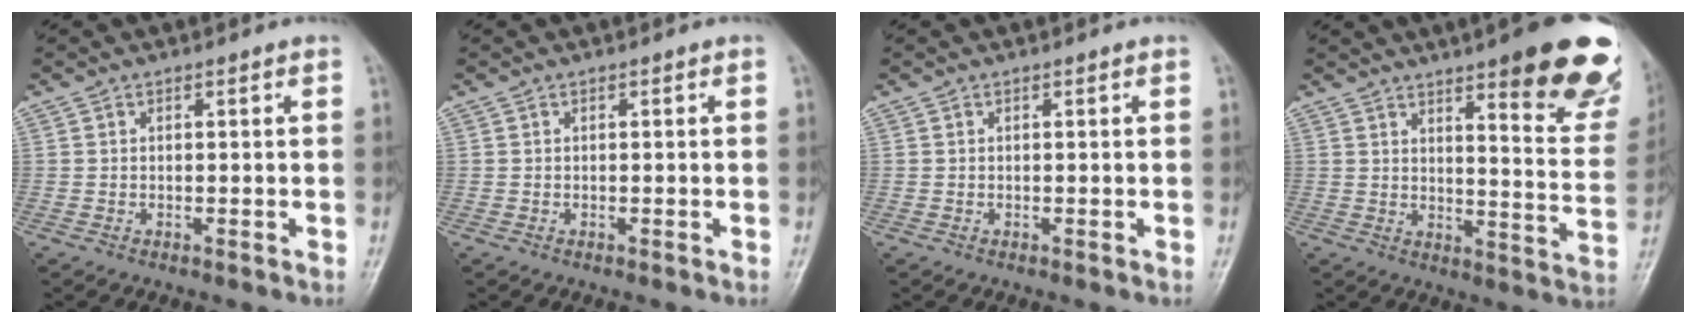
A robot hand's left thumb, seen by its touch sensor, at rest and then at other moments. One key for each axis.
{"total": 0.0}
{"total": 0.0}
{"total": 21.6, "fx": 13.0, "fy": 5.0, "fz": 16.5, "tx": -0.177, "ty": -0.065, "tz": 0.166}